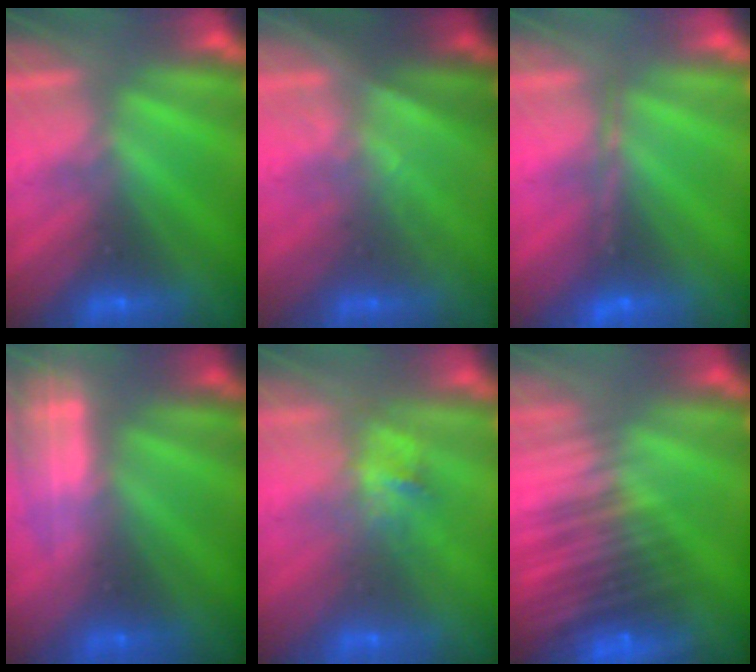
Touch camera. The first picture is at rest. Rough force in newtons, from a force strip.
{"total": 1.5}
{"total": 1.7}
{"total": 2.4}
{"total": 2.9}
{"total": 5.6}